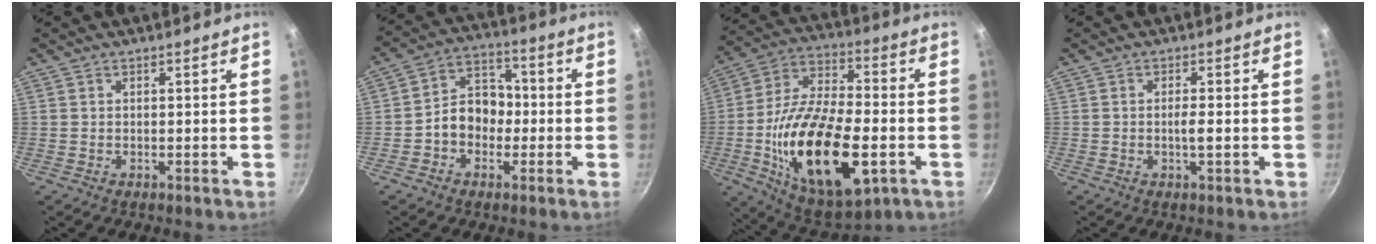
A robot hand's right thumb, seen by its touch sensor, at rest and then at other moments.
{"total": 9.3, "force": [-1.6, 7.4, 5.5], "torque": [-0.039, 0.037, -0.042]}
{"total": 26.5, "force": [-6.4, 12.8, 22.4], "torque": [-0.387, 0.018, -0.104]}
{"total": 2.2, "force": [-0.5, 0.2, 2.2], "torque": [-0.045, 0.000, -0.011]}